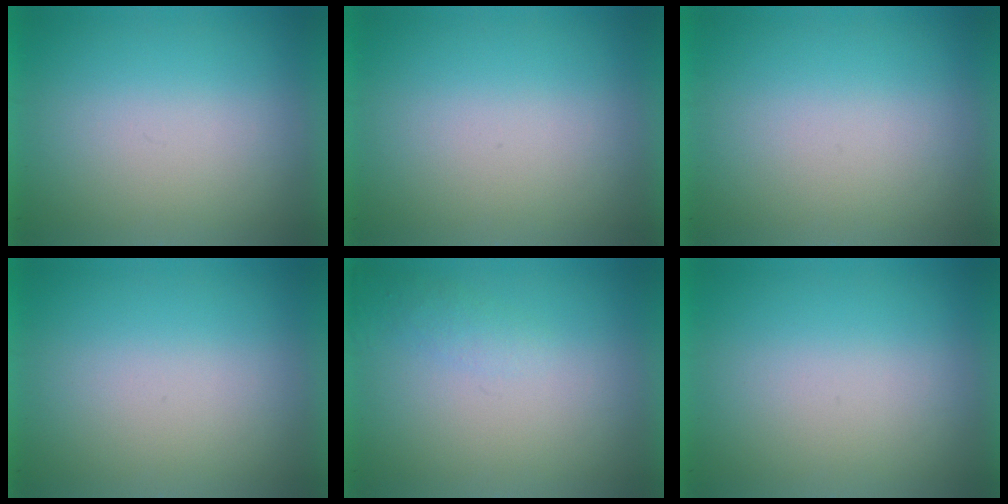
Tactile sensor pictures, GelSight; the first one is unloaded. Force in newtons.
{"total": 0.0}
{"total": 0.0}
{"total": 0.0}
{"total": 1.1}
{"total": 0.0}